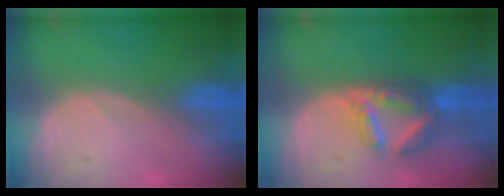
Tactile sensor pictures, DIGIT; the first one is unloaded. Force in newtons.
{"total": 7.2, "press": 6.3, "slide": 3.5}